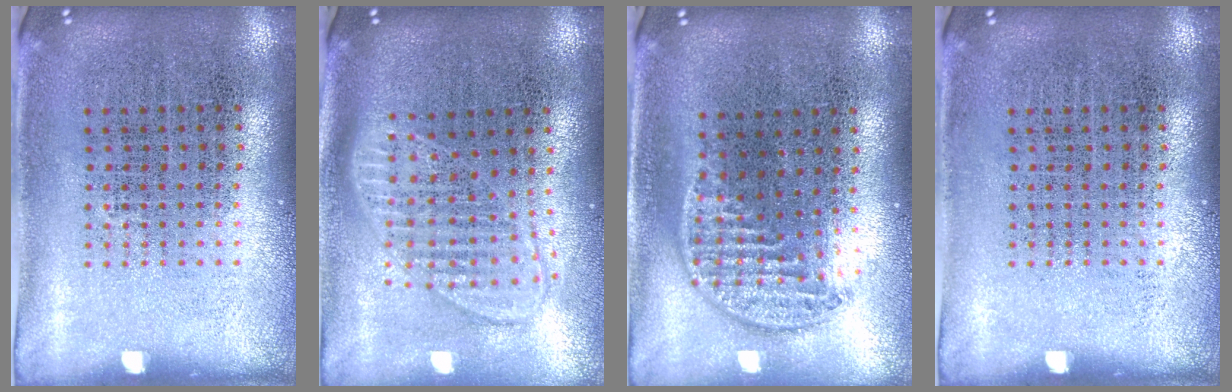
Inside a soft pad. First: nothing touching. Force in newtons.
{"total": 1.8, "press": 1.5, "slide": 1.1}
{"total": 1.3, "press": 1.1, "slide": 0.7}
{"total": 0.0}